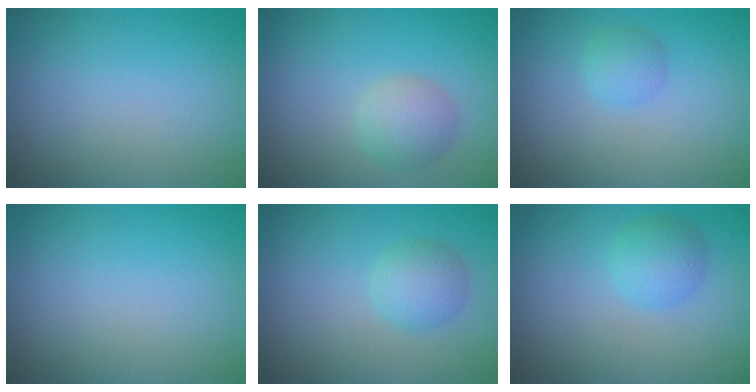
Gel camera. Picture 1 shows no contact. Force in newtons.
{"total": 2.7, "press": 2.7, "slide": 0.2}
{"total": 1.5, "press": 1.5, "slide": 0.1}
{"total": 0.0}
{"total": 2.5, "press": 2.5, "slide": 0.1}
{"total": 2.4, "press": 2.4, "slide": 0.1}